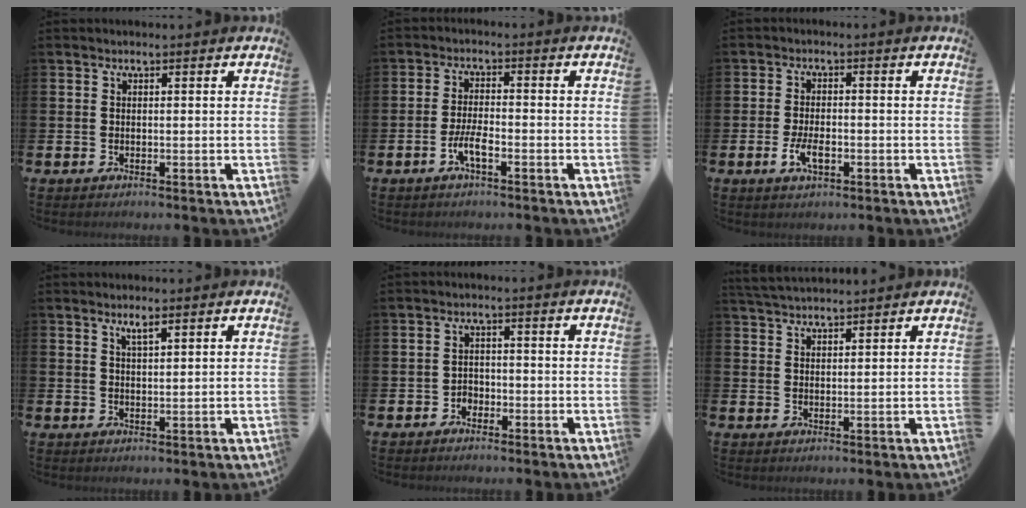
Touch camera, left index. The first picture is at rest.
{"total": 3.5, "force": [-1.6, 0.9, 3.0], "torque": [-0.068, 0.002, -0.033]}
{"total": 3.5, "force": [-1.1, 1.7, 2.9], "torque": [-0.039, -0.001, -0.020]}
{"total": 2.0, "force": [1.5, 0.4, 1.3], "torque": [-0.016, -0.001, 0.023]}
{"total": 1.9, "force": [-1.3, 1.3, 0.3], "torque": [-0.014, 0.006, -0.028]}
{"total": 3.5, "force": [3.4, 0.3, 0.5], "torque": [-0.014, -0.015, 0.064]}